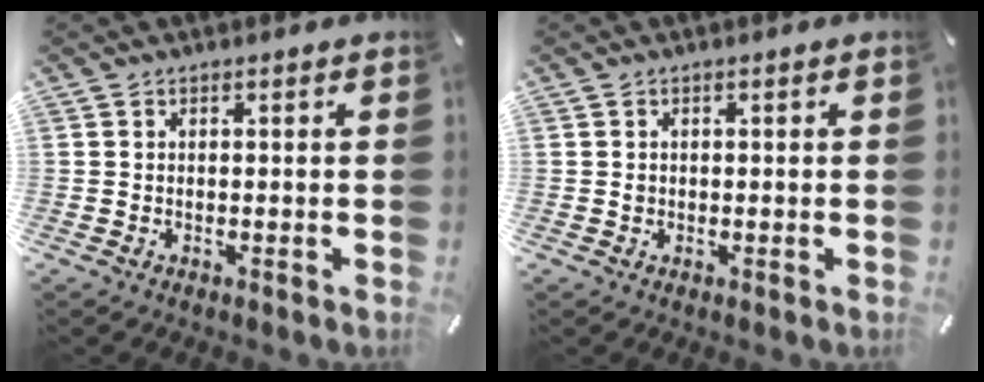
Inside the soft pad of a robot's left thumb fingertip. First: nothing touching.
{"total": 0.6, "force": [0.0, 0.6, 0.2], "torque": [-0.004, 0.004, -0.002]}